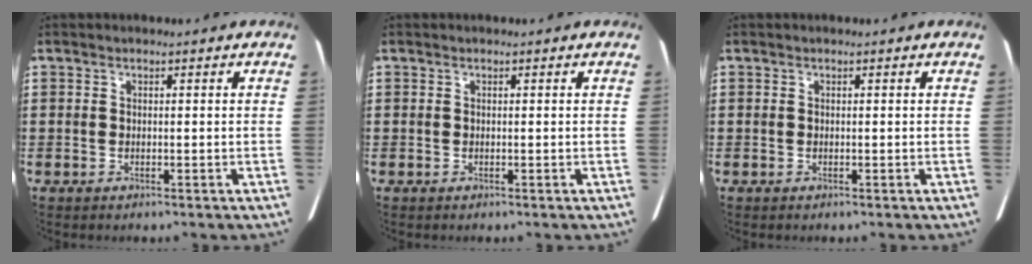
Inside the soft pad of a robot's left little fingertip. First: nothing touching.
{"total": 0.0}
{"total": 0.0}